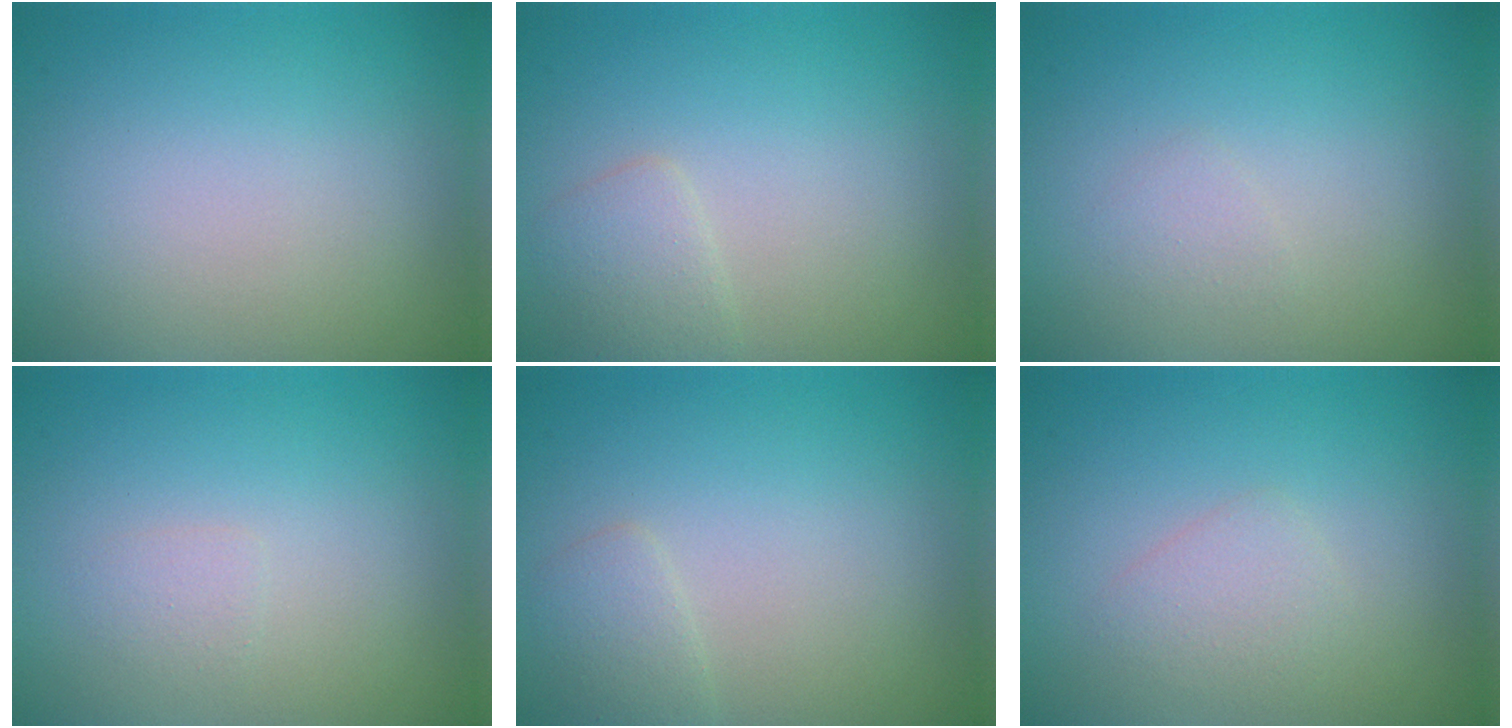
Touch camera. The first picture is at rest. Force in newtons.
{"total": 1.7, "press": 1.7, "slide": 0.1}
{"total": 0.8, "press": 0.8, "slide": 0.1}
{"total": 0.9, "press": 0.9, "slide": 0.0}
{"total": 1.4, "press": 1.4, "slide": 0.1}
{"total": 1.7, "press": 1.7, "slide": 0.1}